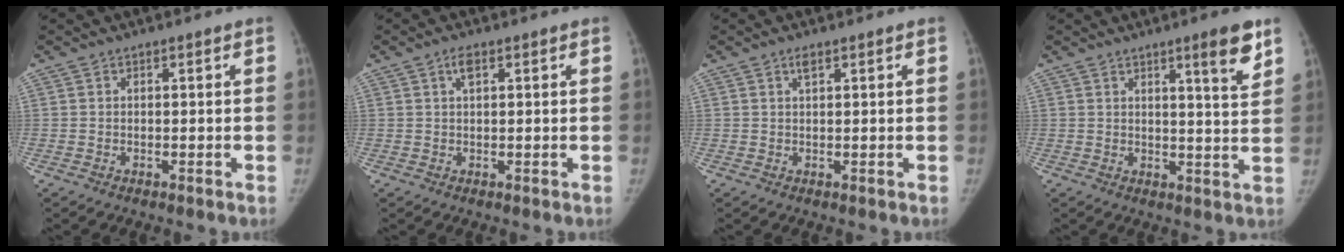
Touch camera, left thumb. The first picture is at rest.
{"total": 2.0, "force": [0.9, 0.8, 1.6], "torque": [-0.029, 0.004, 0.016]}
{"total": 1.3, "force": [0.8, 0.4, 0.9], "torque": [-0.016, 0.002, 0.014]}
{"total": 6.9, "force": [4.3, 0.6, 5.4], "torque": [-0.071, -0.031, 0.061]}